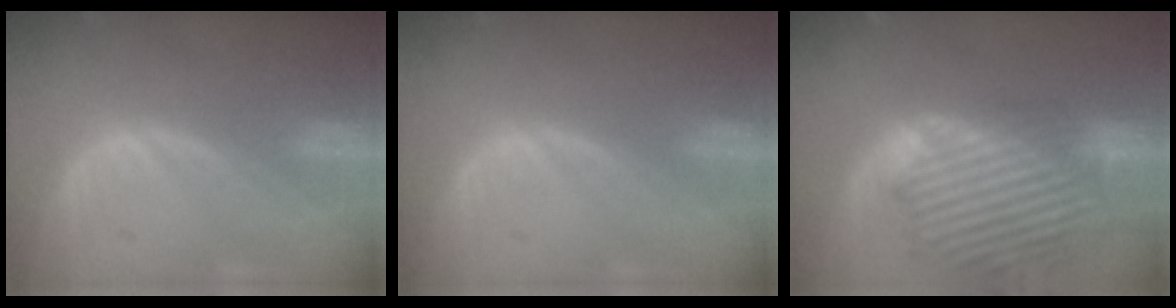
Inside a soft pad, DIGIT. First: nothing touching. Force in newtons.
{"total": 0.0}
{"total": 14.5, "press": 12.4, "slide": 7.6}